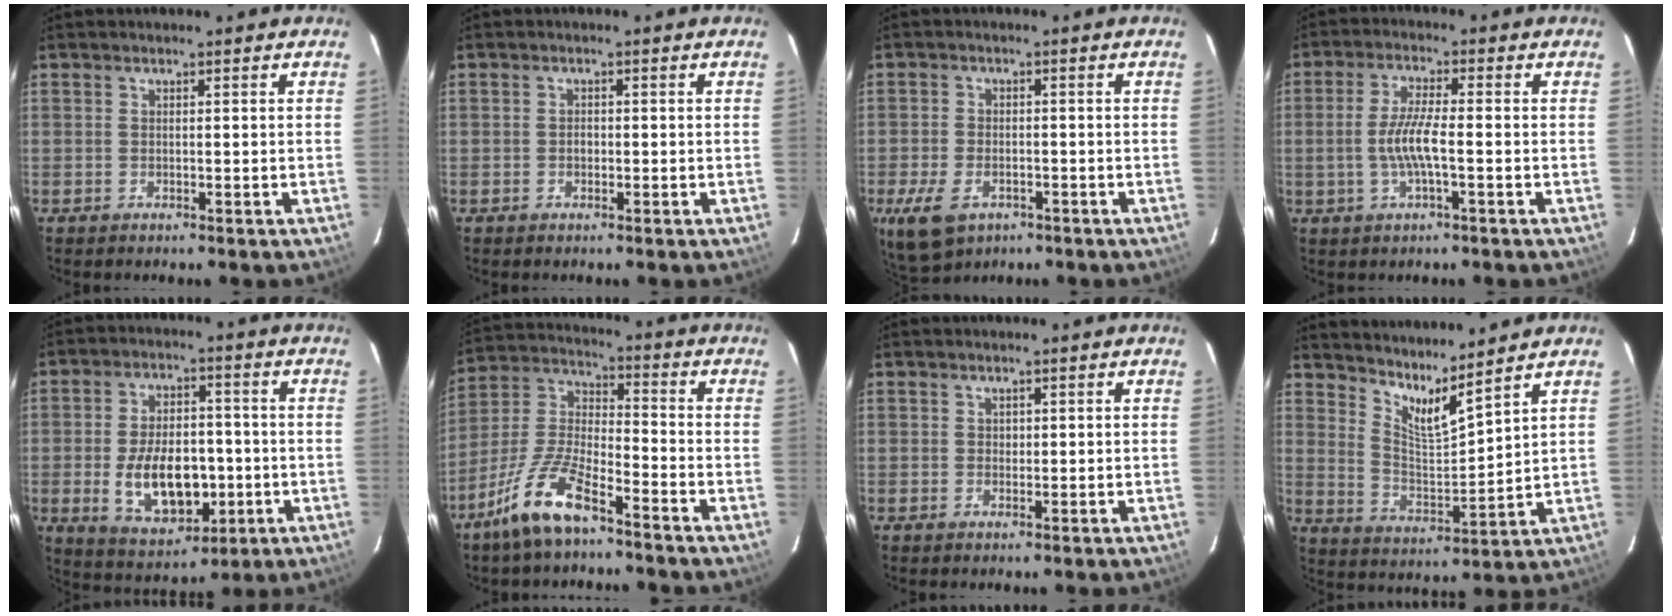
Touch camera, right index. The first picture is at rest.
{"total": 1.0, "force": [-0.3, 0.9, 0.5], "torque": [-0.007, 0.003, -0.005]}
{"total": 9.0, "force": [-4.7, 5.3, 5.5], "torque": [-0.132, -0.020, -0.080]}
{"total": 6.4, "force": [-1.3, 1.0, 6.2], "torque": [-0.125, 0.000, -0.024]}
{"total": 13.7, "force": [-2.7, 8.1, 10.7], "torque": [-0.204, 0.001, -0.023]}
{"total": 12.4, "force": [-8.5, 3.4, 8.4], "torque": [-0.190, 0.001, -0.167]}
{"total": 0.9, "force": [0.3, 0.8, 0.1], "torque": [0.003, 0.003, 0.004]}
{"total": 9.3, "force": [8.0, 0.1, 4.7], "torque": [-0.081, -0.026, 0.148]}